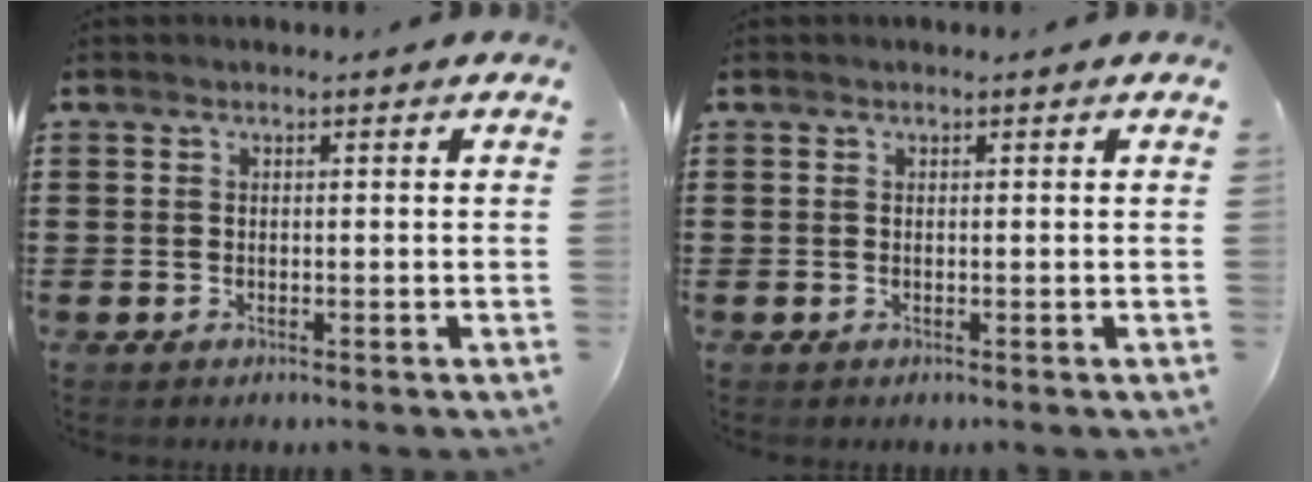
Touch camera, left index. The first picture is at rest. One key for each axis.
{"total": 0.0}